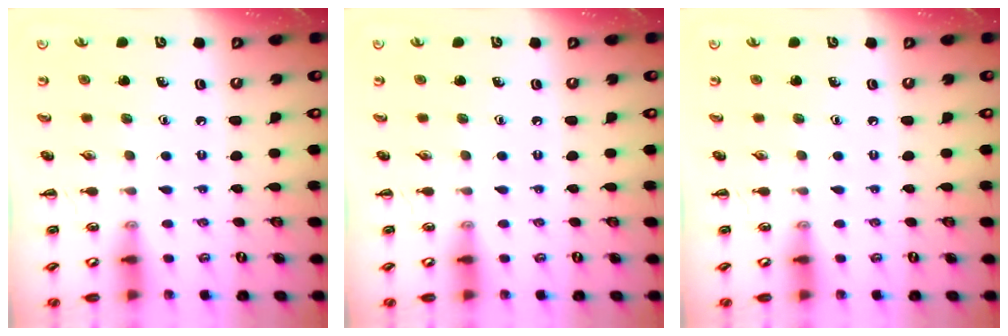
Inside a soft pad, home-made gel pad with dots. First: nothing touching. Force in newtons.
{"total": 0.0}
{"total": 0.0}